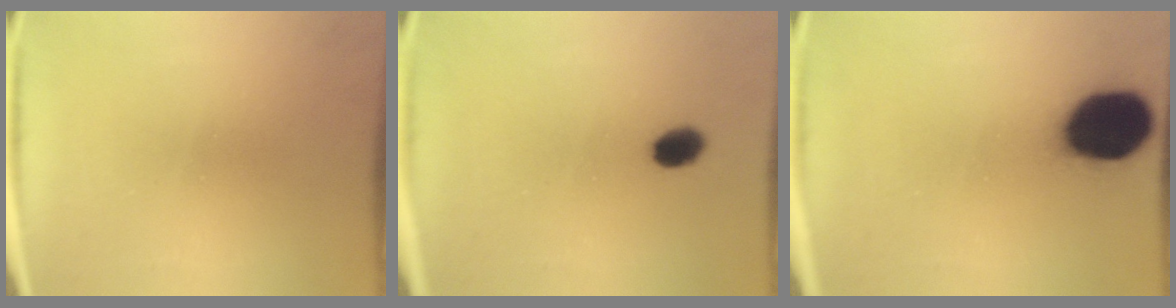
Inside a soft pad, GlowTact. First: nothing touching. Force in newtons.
{"total": 3.9}
{"total": 18.5}